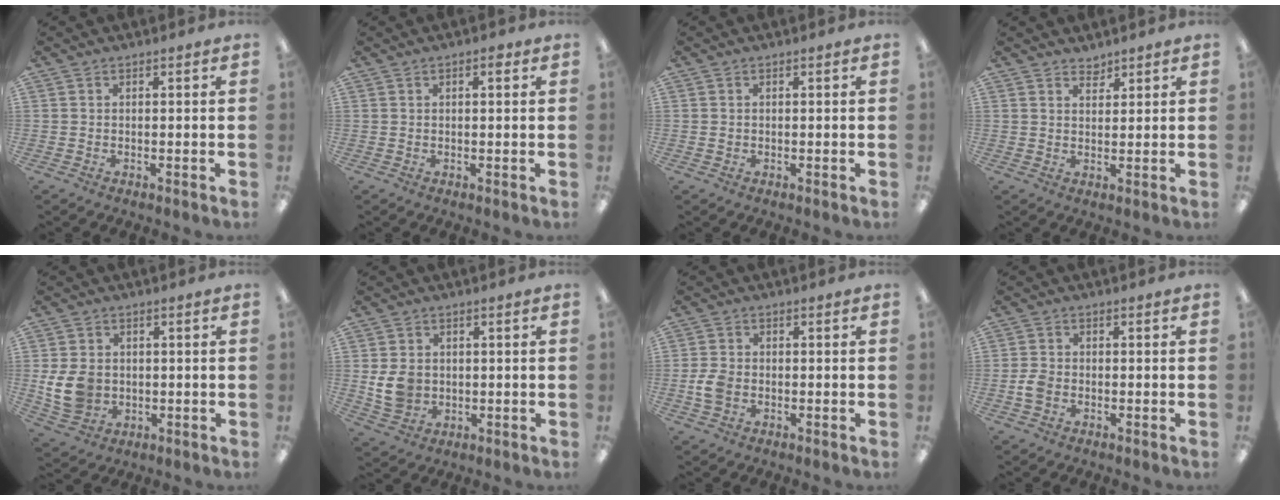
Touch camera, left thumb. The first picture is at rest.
{"total": 1.7, "force": [0.8, 0.7, 1.4], "torque": [-0.012, -0.003, 0.009]}
{"total": 0.7, "force": [0.1, 0.6, 0.2], "torque": [-0.004, 0.004, 0.000]}
{"total": 2.6, "force": [2.4, 0.9, 0.2], "torque": [0.010, -0.020, 0.042]}
{"total": 8.8, "force": [-0.4, 7.3, 5.0], "torque": [-0.117, 0.010, -0.004]}
{"total": 7.0, "force": [0.2, 5.9, 3.6], "torque": [-0.076, 0.004, 0.004]}
{"total": 5.0, "force": [-1.0, 3.7, 3.2], "torque": [-0.059, 0.002, -0.021]}
{"total": 3.6, "force": [-1.1, 2.6, 2.2], "torque": [-0.043, 0.006, -0.020]}